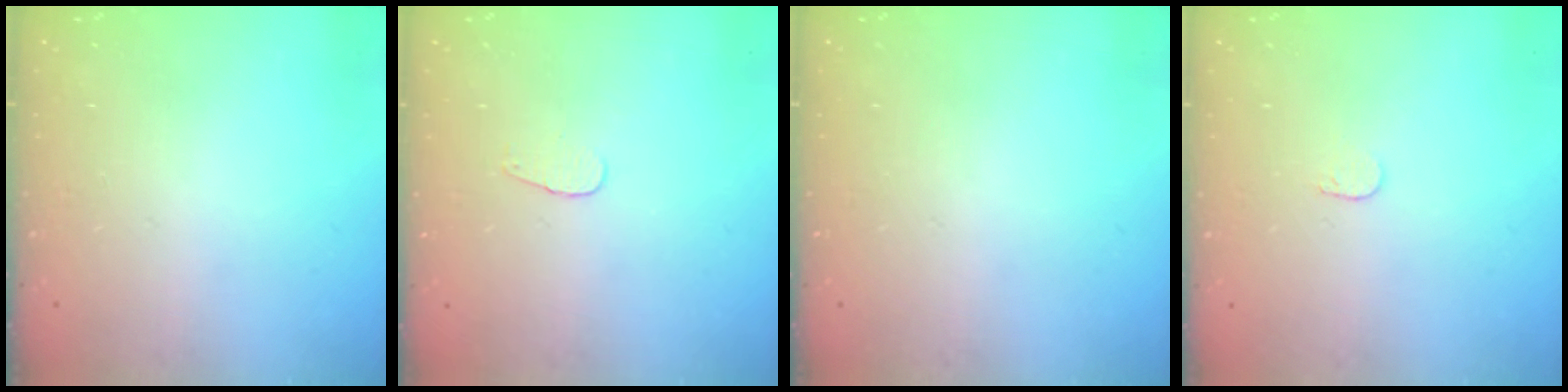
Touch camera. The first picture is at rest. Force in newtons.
{"total": 3.2, "press": 3.2, "slide": 0.3}
{"total": 0.0}
{"total": 3.3, "press": 3.3, "slide": 0.3}